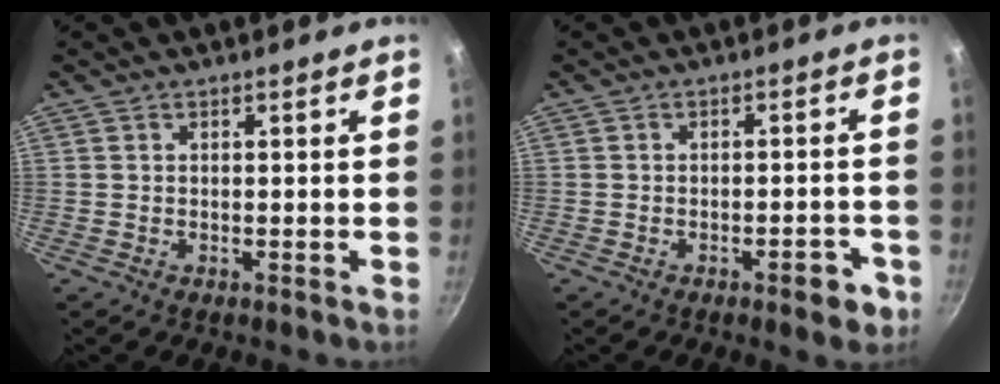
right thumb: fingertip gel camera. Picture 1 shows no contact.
{"total": 4.8, "force": [-2.5, 1.9, 3.7], "torque": [-0.033, 0.021, -0.026]}